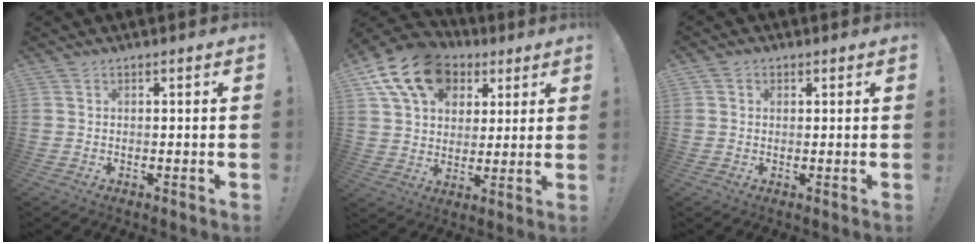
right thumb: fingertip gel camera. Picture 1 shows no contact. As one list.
[{"total": 17.2, "force": [7.8, 12.3, 9.2], "torque": [-0.143, -0.032, 0.146]}, {"total": 1.5, "force": [0.6, 1.4, 0.4], "torque": [0.002, -0.003, 0.010]}]